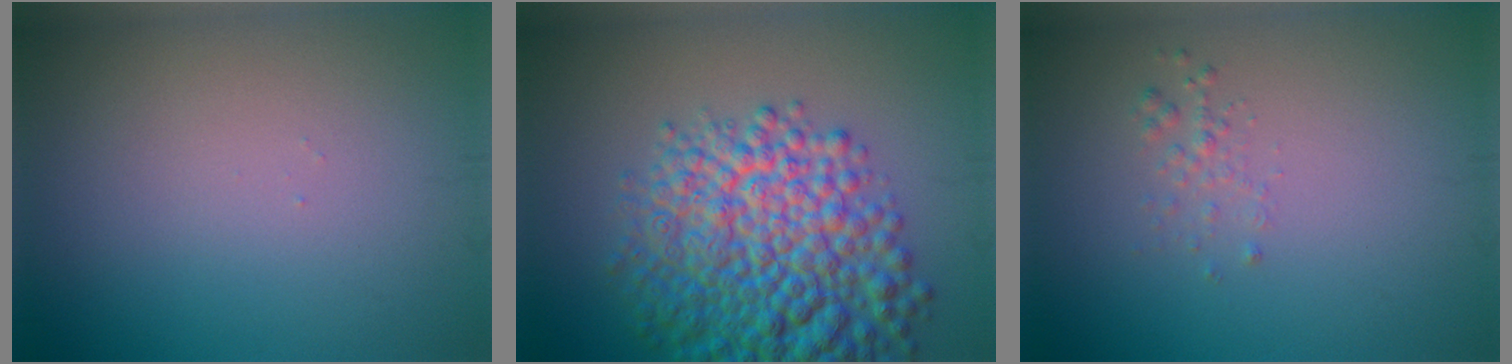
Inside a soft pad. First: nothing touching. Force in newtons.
{"total": 10.6, "press": 10.6, "slide": 0.5}
{"total": 1.0, "press": 1.0, "slide": 0.1}